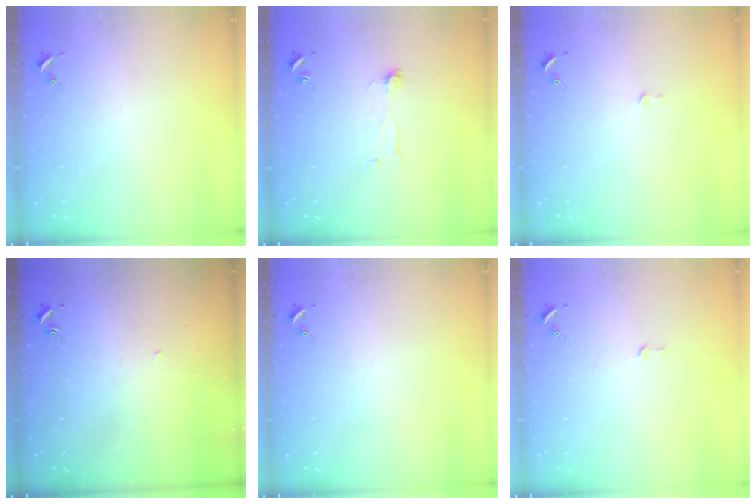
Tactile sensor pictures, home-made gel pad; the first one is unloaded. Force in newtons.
{"total": 4.0, "press": 4.0, "slide": 0.3}
{"total": 2.6, "press": 2.6, "slide": 0.2}
{"total": 1.4, "press": 1.3, "slide": 0.1}
{"total": 0.0}
{"total": 3.0, "press": 3.0, "slide": 0.2}